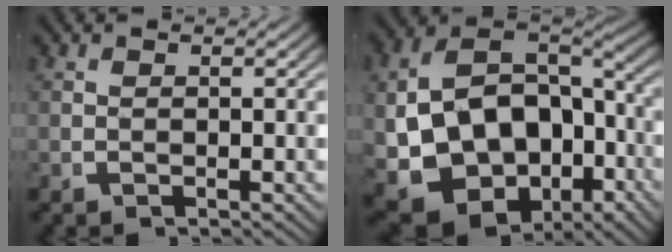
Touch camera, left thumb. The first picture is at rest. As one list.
[{"total": 19.7, "force": [-4.4, 15.4, 11.4], "torque": [-0.270, -0.076, -0.045]}]